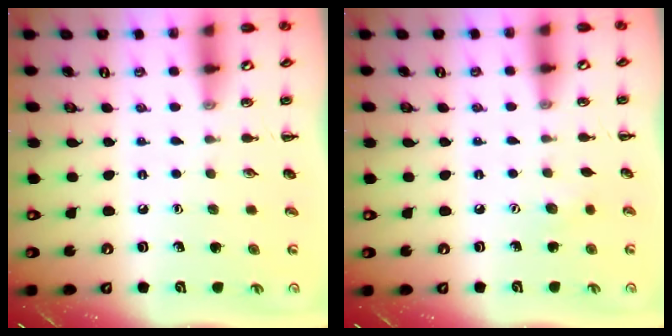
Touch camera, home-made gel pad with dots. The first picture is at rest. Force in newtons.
{"total": 3.1, "press": 3.0, "slide": 0.7}